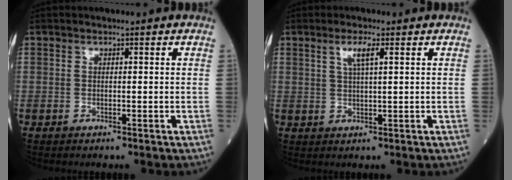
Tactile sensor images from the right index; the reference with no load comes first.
{"total": 2.9, "force": [1.4, 0.1, 2.6], "torque": [-0.053, 0.003, 0.026]}